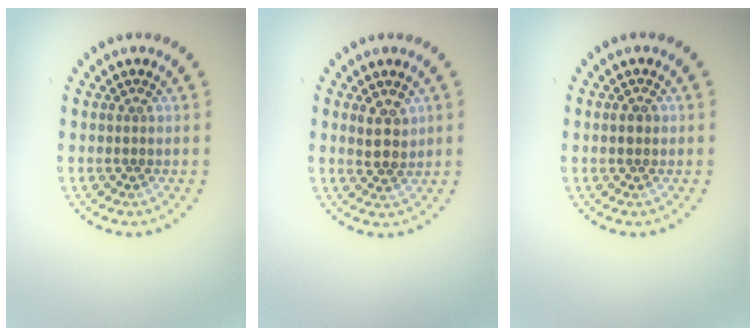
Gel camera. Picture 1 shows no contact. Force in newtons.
{"total": 2.1, "press": 1.9, "slide": 0.7}
{"total": 1.4, "press": 1.4, "slide": 0.1}